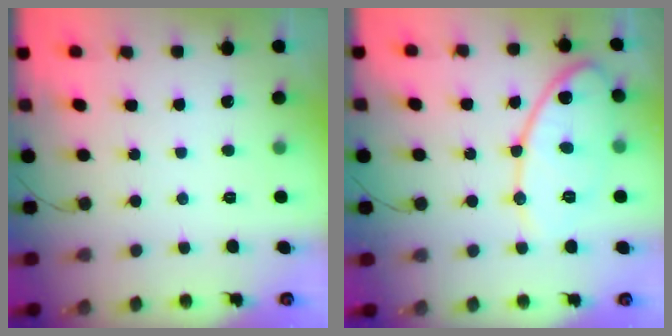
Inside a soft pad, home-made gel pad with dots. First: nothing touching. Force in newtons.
{"total": 13.1, "press": 13.0, "slide": 0.8}